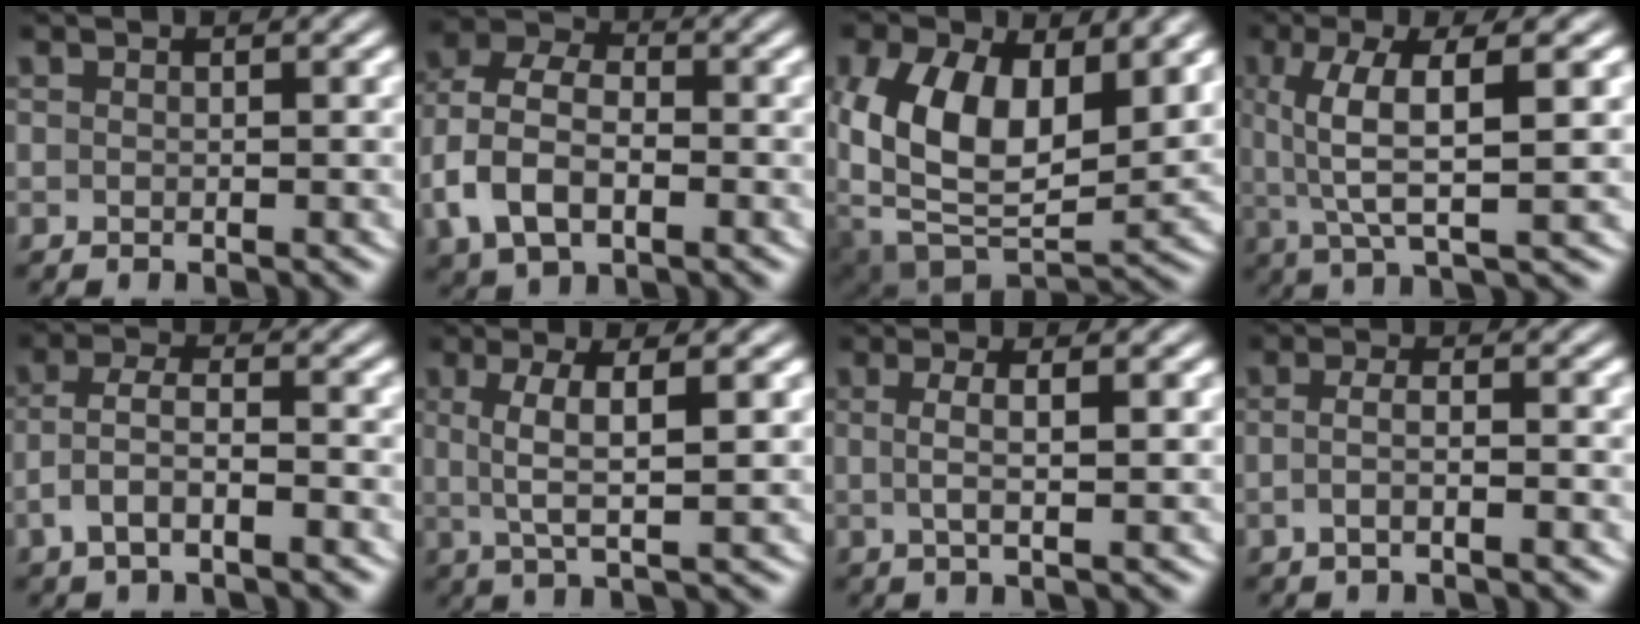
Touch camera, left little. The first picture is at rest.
{"total": 6.7, "force": [-0.9, 5.0, 4.3], "torque": [-0.095, -0.018, -0.010]}
{"total": 10.4, "force": [-1.2, 7.0, 7.6], "torque": [-0.158, -0.058, 0.008]}
{"total": 6.0, "force": [0.4, 1.6, 5.8], "torque": [-0.107, -0.003, 0.011]}
{"total": 3.8, "force": [-2.2, 1.7, 2.6], "torque": [-0.048, -0.009, -0.037]}
{"total": 4.1, "force": [0.6, 0.3, 4.0], "torque": [-0.076, -0.007, 0.017]}
{"total": 2.5, "force": [0.3, 0.0, 2.5], "torque": [-0.044, -0.004, 0.010]}
{"total": 2.2, "force": [-1.3, 0.3, 1.7], "torque": [-0.033, -0.007, -0.019]}